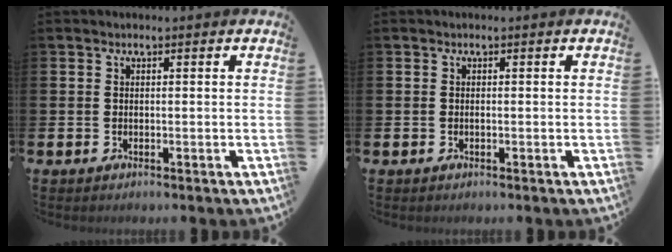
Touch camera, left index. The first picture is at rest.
{"total": 0.0}